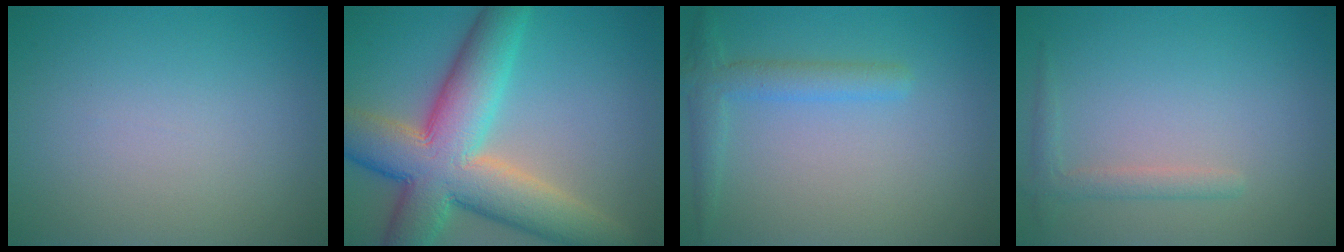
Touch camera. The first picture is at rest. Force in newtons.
{"total": 12.1, "press": 12.1, "slide": 0.6}
{"total": 1.7, "press": 1.7, "slide": 0.1}
{"total": 1.5, "press": 1.5, "slide": 0.1}